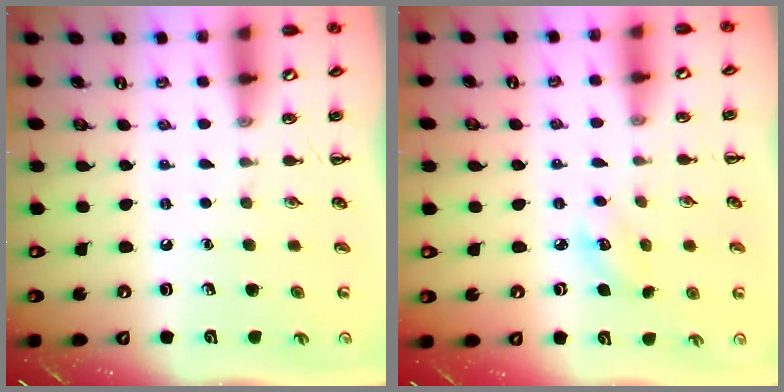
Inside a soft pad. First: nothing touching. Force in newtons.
{"total": 4.2, "press": 4.0, "slide": 1.2}